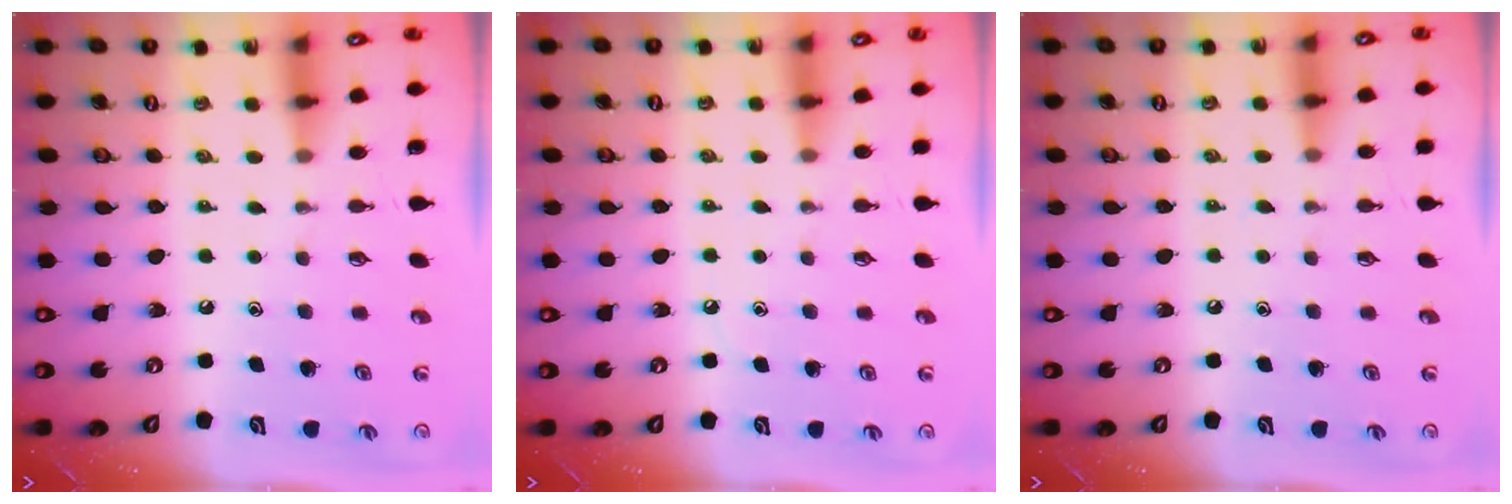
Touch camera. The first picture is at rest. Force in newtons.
{"total": 3.7, "press": 3.6, "slide": 0.6}
{"total": 3.8, "press": 3.7, "slide": 0.6}